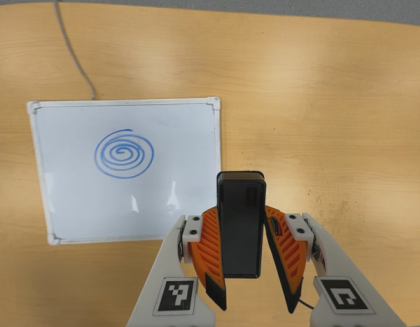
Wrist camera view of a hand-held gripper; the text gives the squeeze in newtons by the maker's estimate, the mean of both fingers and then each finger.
{"total": 5.0, "left": 4.2, "right": 5.7}